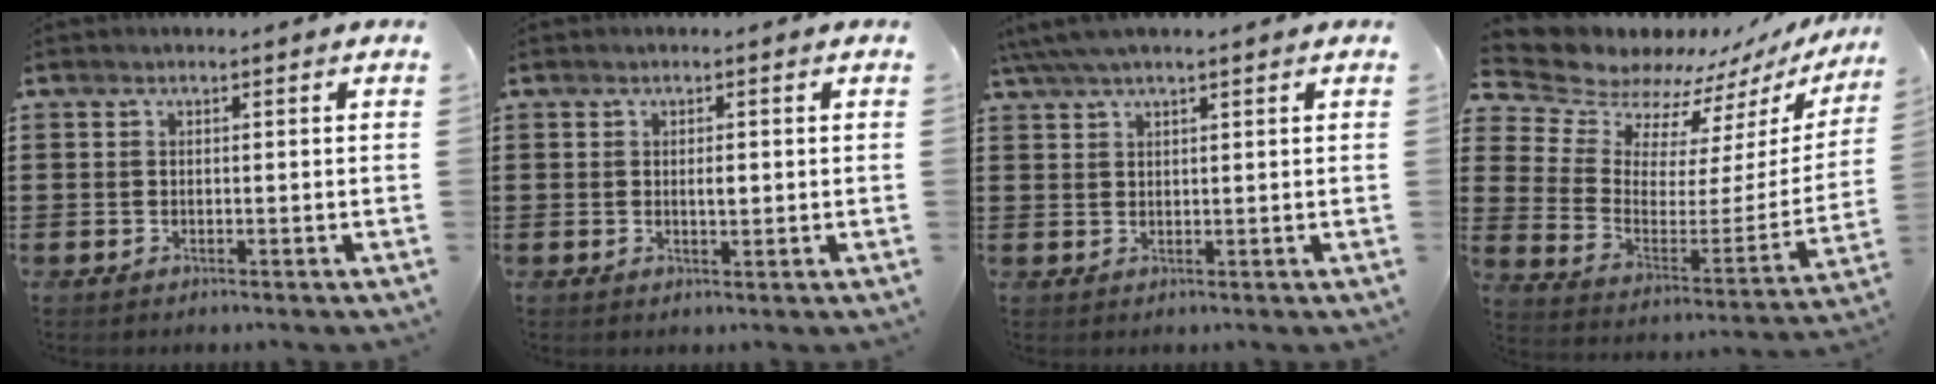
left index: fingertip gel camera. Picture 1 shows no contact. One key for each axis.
{"total": 1.4, "fx": 0.1, "fy": 0.6, "fz": 1.3, "tx": -0.026, "ty": 0.004, "tz": 0.001}
{"total": 3.3, "fx": 2.5, "fy": 0.4, "fz": 2.2, "tx": -0.047, "ty": 0.003, "tz": 0.046}
{"total": 9.8, "fx": 9.1, "fy": 3.5, "fz": 1.3, "tx": -0.076, "ty": -0.073, "tz": 0.161}